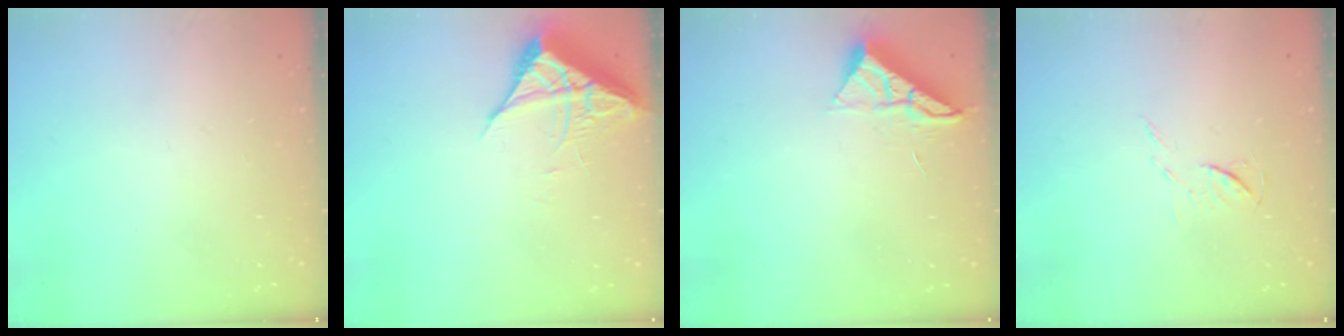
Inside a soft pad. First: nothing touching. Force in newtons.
{"total": 6.6, "press": 6.6, "slide": 0.3}
{"total": 7.1, "press": 7.1, "slide": 0.4}
{"total": 4.9, "press": 4.9, "slide": 0.5}